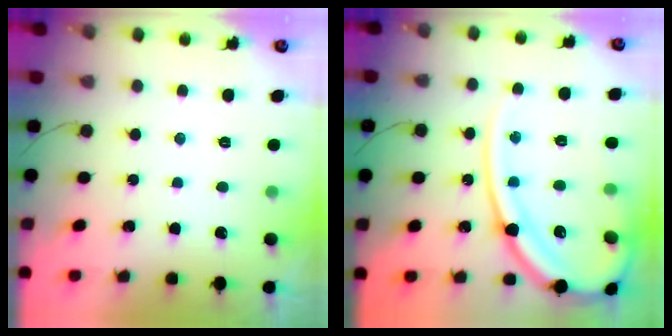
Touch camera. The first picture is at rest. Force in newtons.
{"total": 18.6, "press": 18.6, "slide": 1.4}